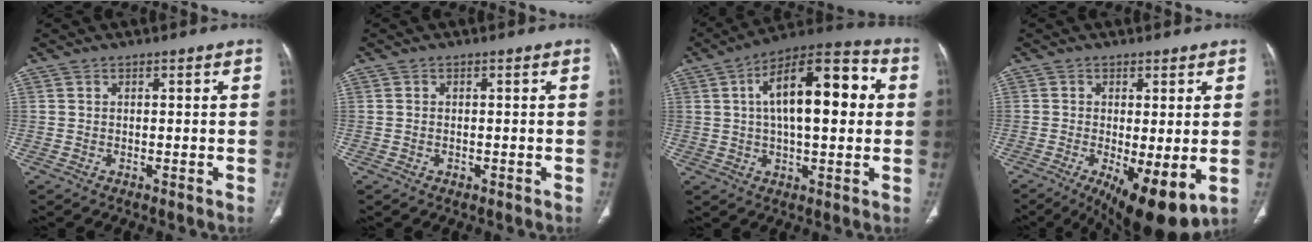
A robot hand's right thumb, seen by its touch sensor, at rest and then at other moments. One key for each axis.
{"total": 0.8, "fx": -0.3, "fy": 0.6, "fz": 0.4, "tx": -0.011, "ty": 0.003, "tz": 0.000}
{"total": 18.8, "fx": 3.2, "fy": 8.0, "fz": 16.7, "tx": -0.239, "ty": 0.027, "tz": 0.041}
{"total": 11.4, "fx": -3.4, "fy": 3.7, "fz": 10.2, "tx": -0.159, "ty": -0.024, "tz": -0.042}